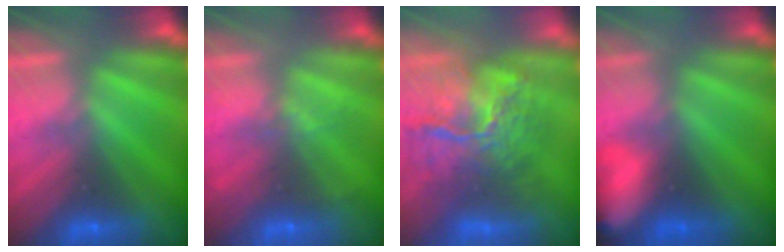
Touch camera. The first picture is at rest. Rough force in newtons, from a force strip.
{"total": 2.3}
{"total": 9.9}
{"total": 8.1}